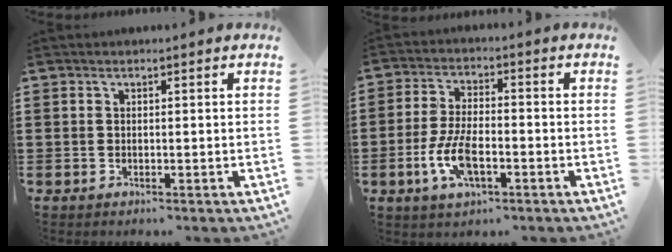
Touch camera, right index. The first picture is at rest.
{"total": 7.2, "force": [-2.5, 3.2, 5.9], "torque": [-0.141, -0.005, -0.053]}